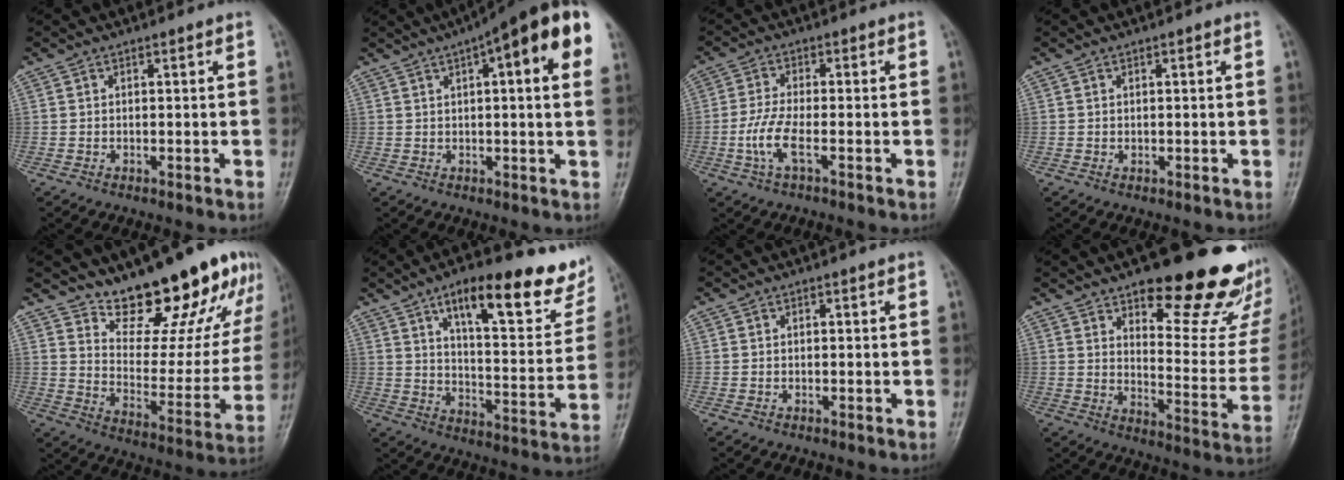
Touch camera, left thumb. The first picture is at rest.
{"total": 16.4, "force": [6.2, 4.1, 14.6], "torque": [-0.197, 0.013, 0.076]}
{"total": 5.6, "force": [-2.0, 1.6, 5.0], "torque": [-0.126, 0.005, -0.045]}
{"total": 0.0}
{"total": 20.9, "force": [16.6, 7.6, 10.3], "torque": [-0.092, -0.111, 0.240]}
{"total": 21.7, "force": [13.5, 7.3, 15.3], "torque": [-0.164, -0.051, 0.196]}
{"total": 0.0}
{"total": 24.9, "force": [15.7, 8.5, 17.3], "torque": [-0.176, -0.094, 0.214]}